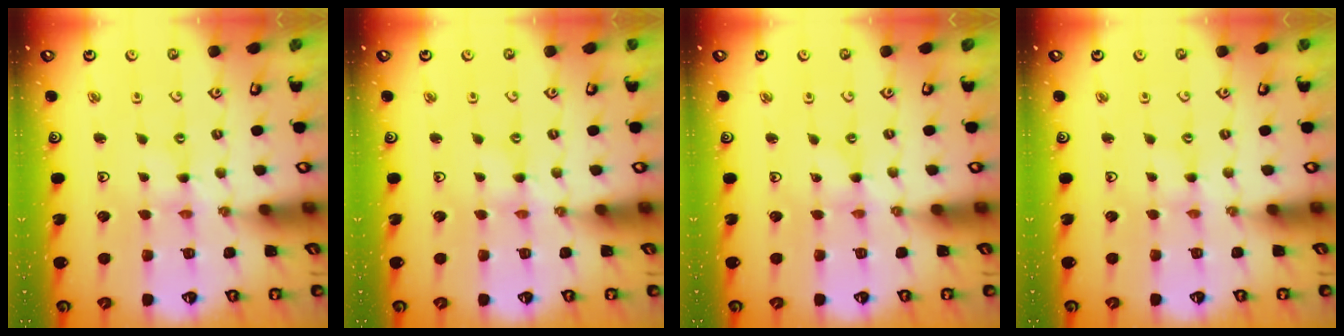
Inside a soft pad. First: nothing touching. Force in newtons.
{"total": 1.1, "press": 1.1, "slide": 0.2}
{"total": 0.0}
{"total": 0.0}